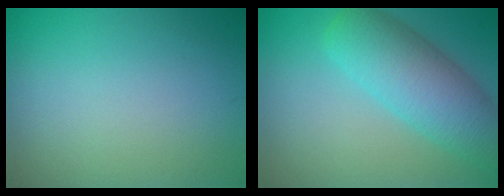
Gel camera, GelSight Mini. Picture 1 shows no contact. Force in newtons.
{"total": 6.9, "press": 6.9, "slide": 0.3}